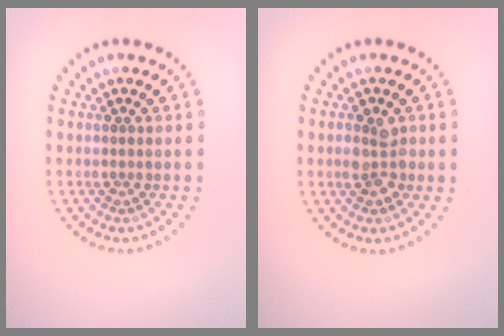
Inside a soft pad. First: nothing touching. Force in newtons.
{"total": 2.4, "press": 2.4, "slide": 0.1}